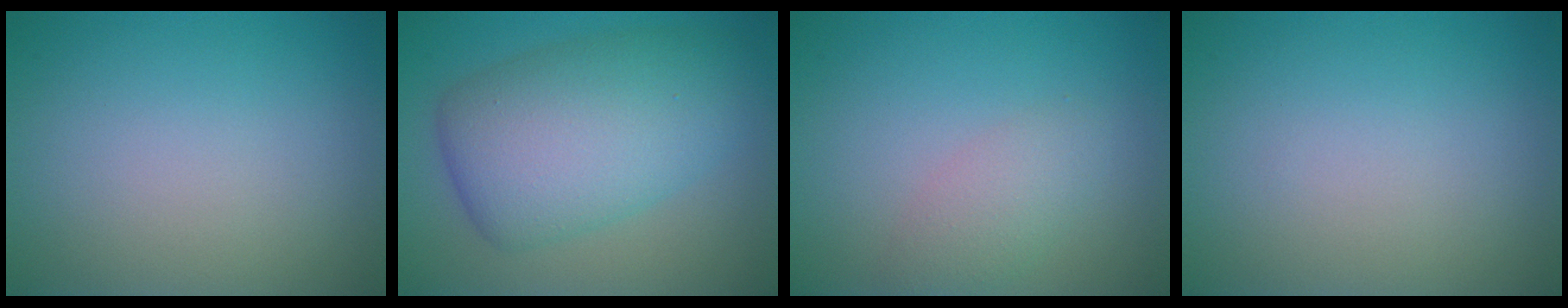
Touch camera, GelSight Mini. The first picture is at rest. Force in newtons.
{"total": 8.8, "press": 8.8, "slide": 0.2}
{"total": 2.2, "press": 2.2, "slide": 0.1}
{"total": 0.0}